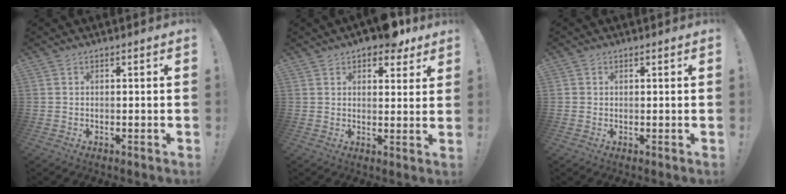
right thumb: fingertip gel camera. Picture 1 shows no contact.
{"total": 7.9, "force": [6.2, 3.2, 3.7], "torque": [-0.042, -0.035, 0.110]}
{"total": 0.9, "force": [0.3, 0.9, 0.0], "torque": [0.001, 0.001, 0.005]}